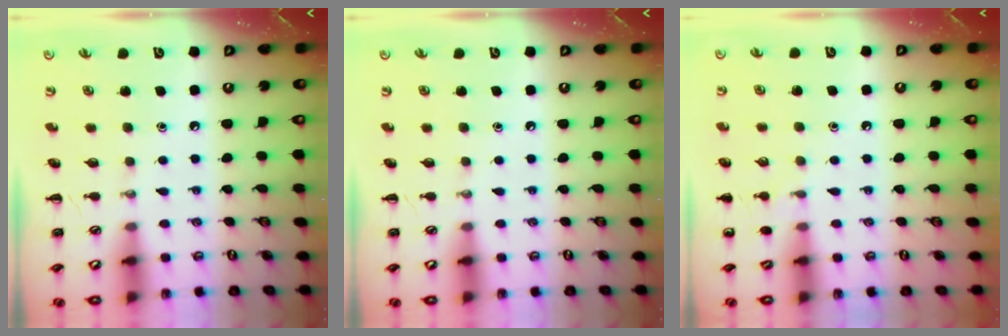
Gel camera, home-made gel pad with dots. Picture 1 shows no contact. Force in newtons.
{"total": 0.0}
{"total": 6.5, "press": 6.2, "slide": 1.9}